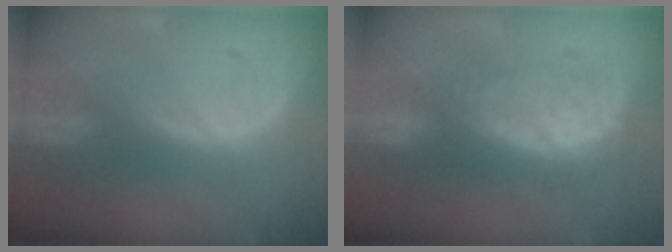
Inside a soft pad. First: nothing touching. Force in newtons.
{"total": 8.3, "press": 7.2, "slide": 4.0}